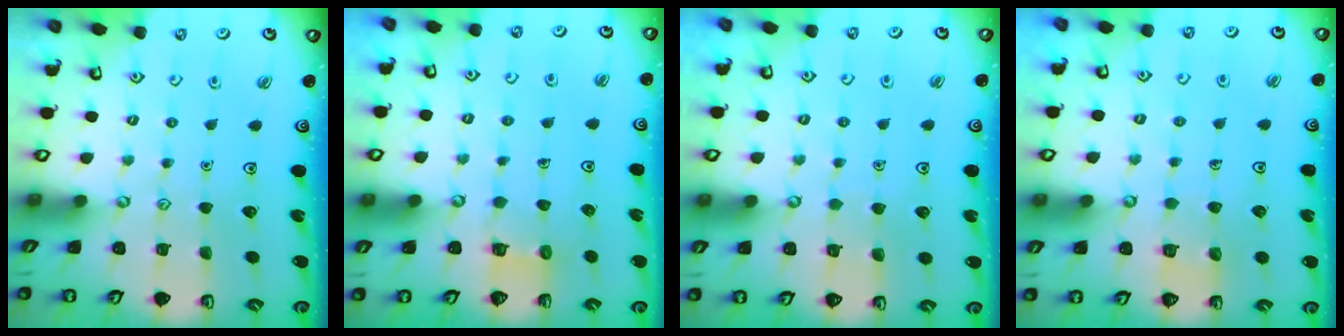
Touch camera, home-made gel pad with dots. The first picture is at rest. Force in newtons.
{"total": 3.4, "press": 3.4, "slide": 0.2}
{"total": 3.1, "press": 3.1, "slide": 0.4}
{"total": 3.0, "press": 3.0, "slide": 0.2}